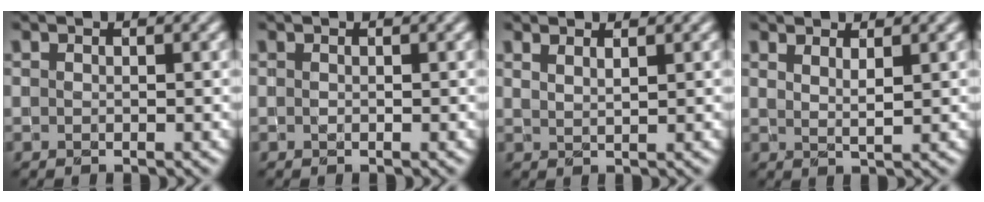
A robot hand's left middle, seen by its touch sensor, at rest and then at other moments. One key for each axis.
{"total": 0.0}
{"total": 1.4, "fx": 1.1, "fy": 0.4, "fz": 0.8, "tx": -0.008, "ty": -0.001, "tz": 0.014}
{"total": 1.7, "fx": 1.2, "fy": 0.4, "fz": 1.1, "tx": -0.017, "ty": -0.004, "tz": 0.019}